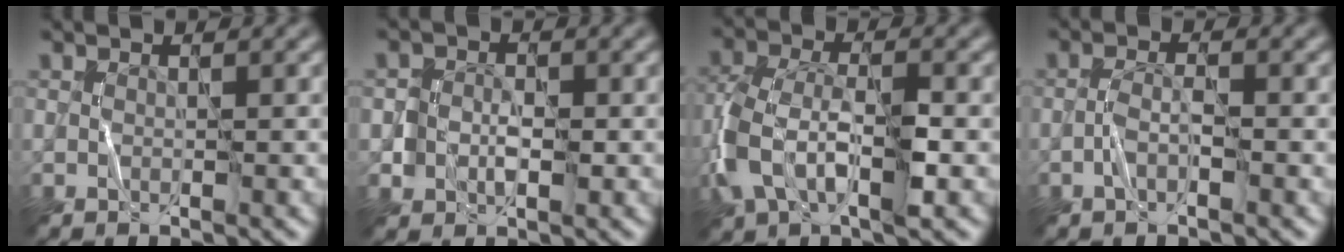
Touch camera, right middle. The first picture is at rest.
{"total": 2.0, "force": [-0.4, 1.8, 0.8], "torque": [-0.005, 0.001, -0.013]}
{"total": 6.1, "force": [-2.3, 3.3, 4.6], "torque": [-0.103, 0.003, -0.049]}
{"total": 1.1, "force": [-0.7, 0.4, 0.8], "torque": [-0.017, 0.009, -0.019]}